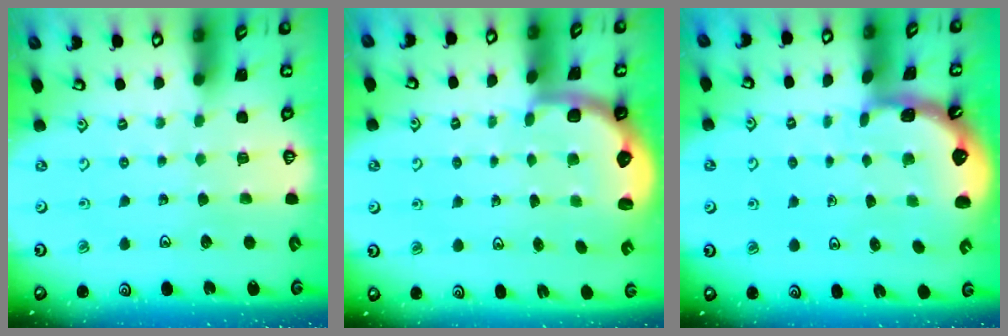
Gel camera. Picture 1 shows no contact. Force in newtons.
{"total": 3.0, "press": 2.1, "slide": 2.1}
{"total": 1.0, "press": 1.0, "slide": 0.2}